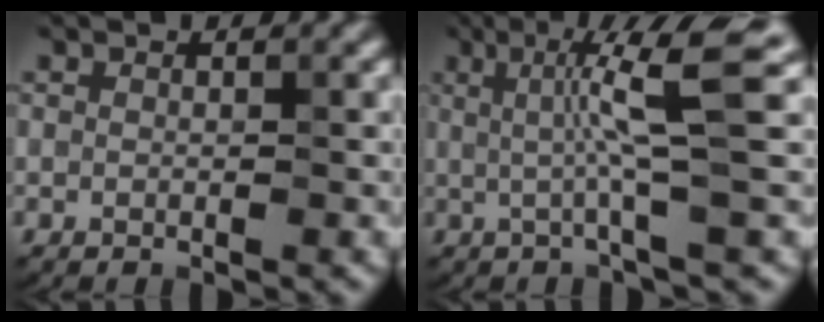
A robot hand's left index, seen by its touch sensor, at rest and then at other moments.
{"total": 6.2, "force": [1.0, 0.6, 6.1], "torque": [-0.107, 0.009, 0.013]}